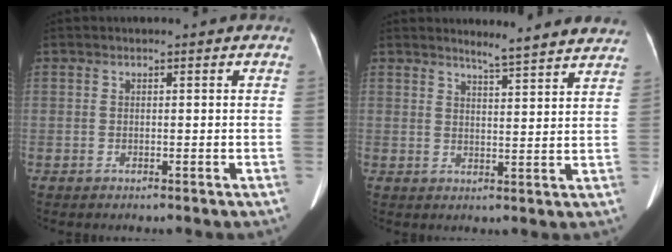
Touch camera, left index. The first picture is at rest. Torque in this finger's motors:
{"motor_torque": [-0.29, -0.30, 0.02, 0.03]}